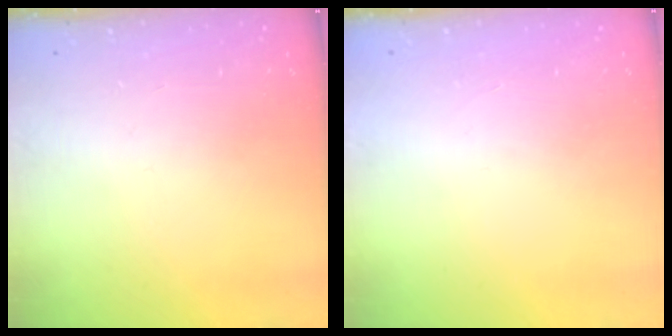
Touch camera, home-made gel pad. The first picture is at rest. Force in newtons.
{"total": 1.5, "press": 1.5, "slide": 0.1}